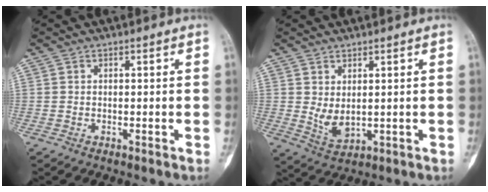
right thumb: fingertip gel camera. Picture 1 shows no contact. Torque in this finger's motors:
{"motor_torque": [-0.15, 1.07, 0.05, -0.06, 0.23]}